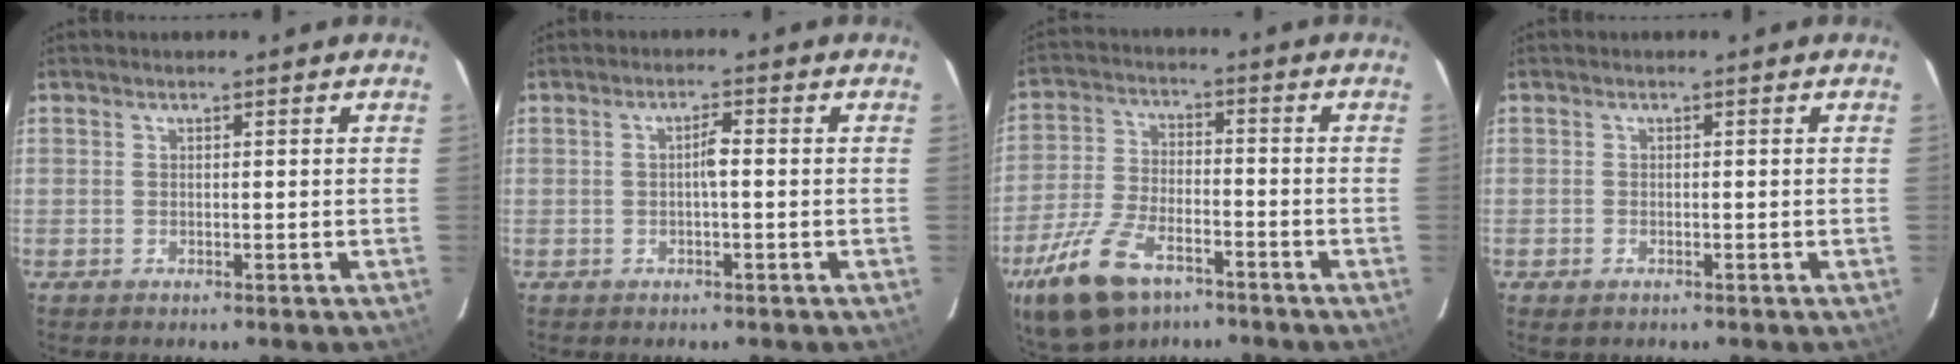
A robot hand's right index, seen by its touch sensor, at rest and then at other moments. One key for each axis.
{"total": 2.1, "fx": -0.3, "fy": 0.3, "fz": 2.1, "tx": -0.039, "ty": 0.007, "tz": -0.004}
{"total": 15.6, "fx": -9.8, "fy": 7.5, "fz": 9.6, "tx": -0.221, "ty": -0.025, "tz": -0.182}
{"total": 1.3, "fx": -0.9, "fy": 0.9, "fz": 0.5, "tx": -0.011, "ty": -0.004, "tz": -0.016}